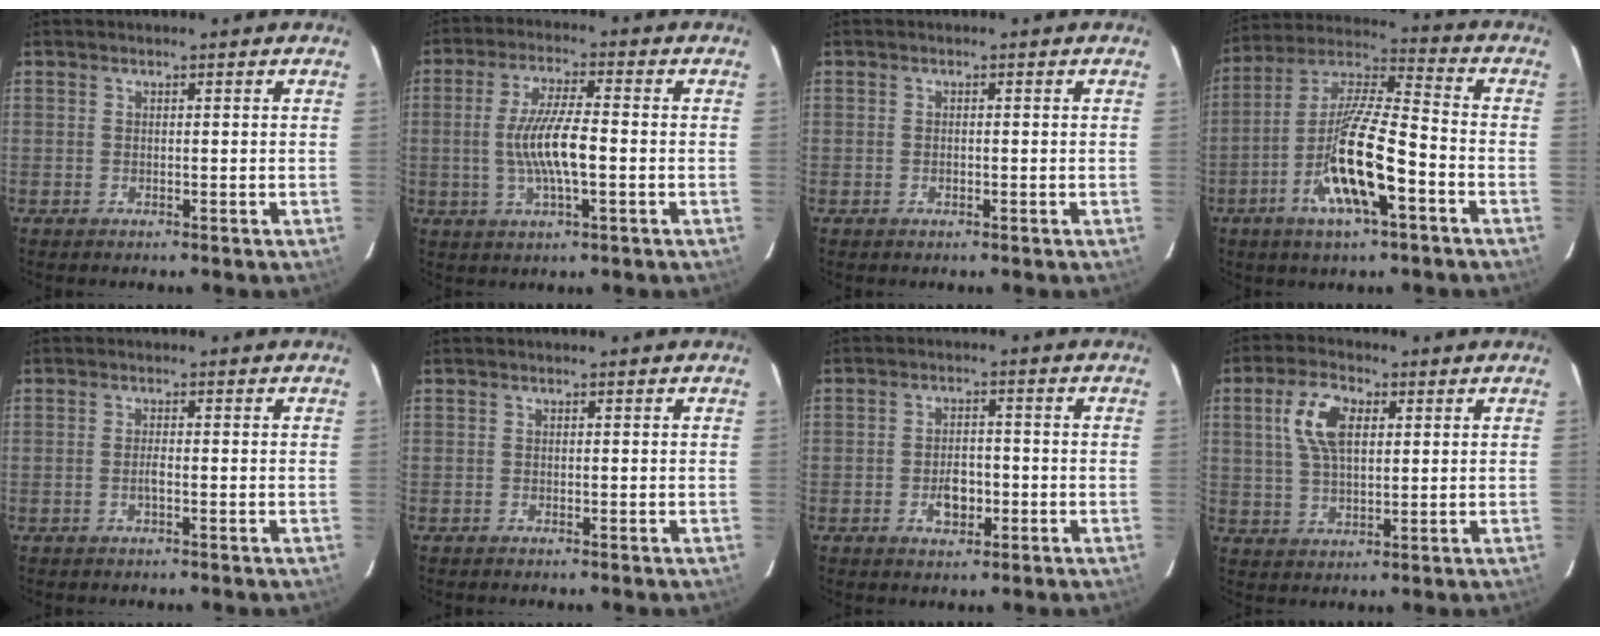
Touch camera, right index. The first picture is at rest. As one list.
[{"total": 9.1, "force": [-1.3, 1.6, 8.8], "torque": [-0.170, -0.003, -0.024]}, {"total": 0.7, "force": [-0.3, 0.5, 0.3], "torque": [-0.005, 0.001, -0.005]}, {"total": 15.7, "force": [-6.5, 3.3, 14.0], "torque": [-0.280, -0.011, -0.127]}, {"total": 1.3, "force": [-0.6, 0.2, 1.1], "torque": [-0.023, 0.001, -0.010]}, {"total": 0.0}, {"total": 4.7, "force": [-1.8, 2.9, 3.3], "torque": [-0.062, 0.002, -0.024]}, {"total": 8.7, "force": [2.6, 4.6, 6.9], "torque": [-0.137, 0.016, 0.051]}]